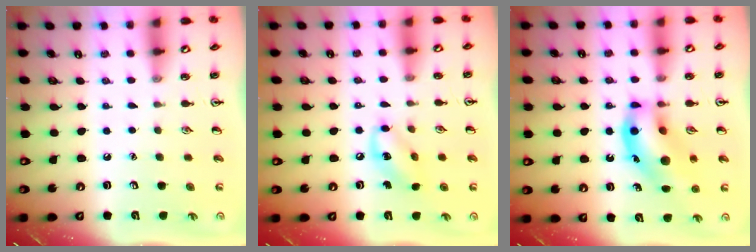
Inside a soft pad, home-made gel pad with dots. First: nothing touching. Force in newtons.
{"total": 6.8, "press": 6.8, "slide": 1.0}
{"total": 15.3, "press": 15.1, "slide": 2.8}